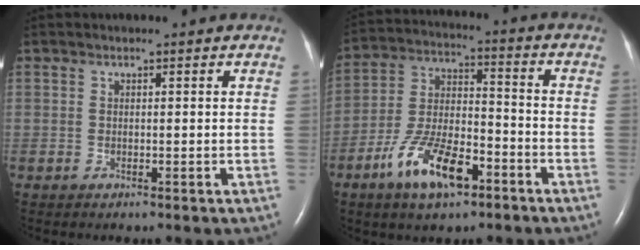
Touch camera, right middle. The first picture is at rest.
{"total": 12.3, "force": [-6.9, 4.5, 9.2], "torque": [-0.189, 0.007, -0.121]}